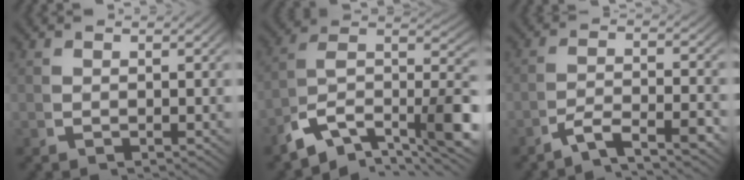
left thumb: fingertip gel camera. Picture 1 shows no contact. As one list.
[{"total": 14.5, "force": [-2.7, 10.2, 10.0], "torque": [-0.191, -0.045, -0.034]}, {"total": 4.4, "force": [-2.7, 2.0, 2.9], "torque": [-0.056, -0.012, -0.043]}]